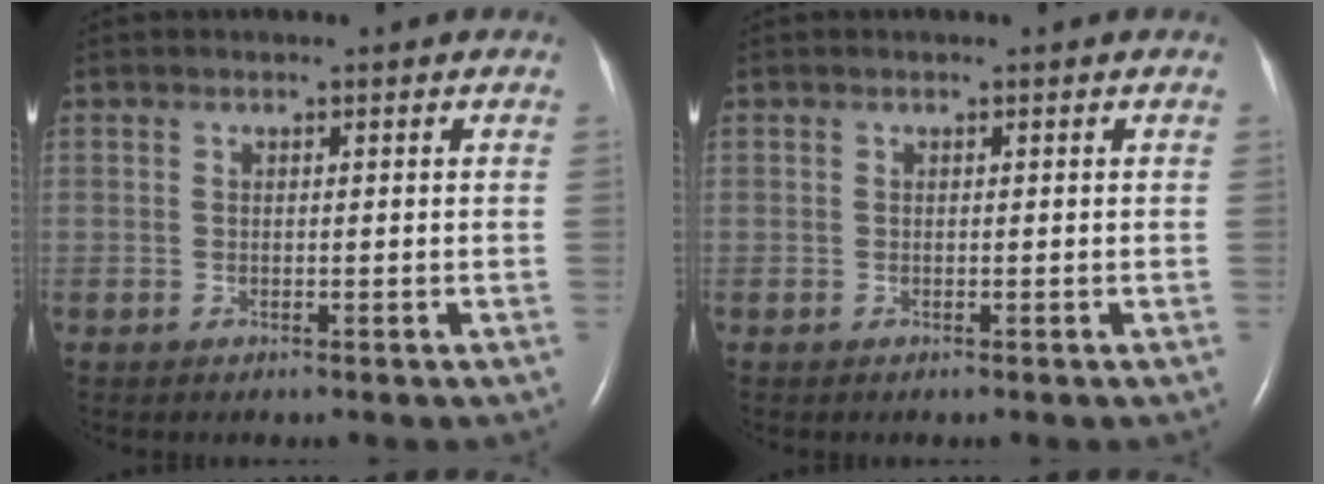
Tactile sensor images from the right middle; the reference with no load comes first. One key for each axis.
{"total": 0.0}